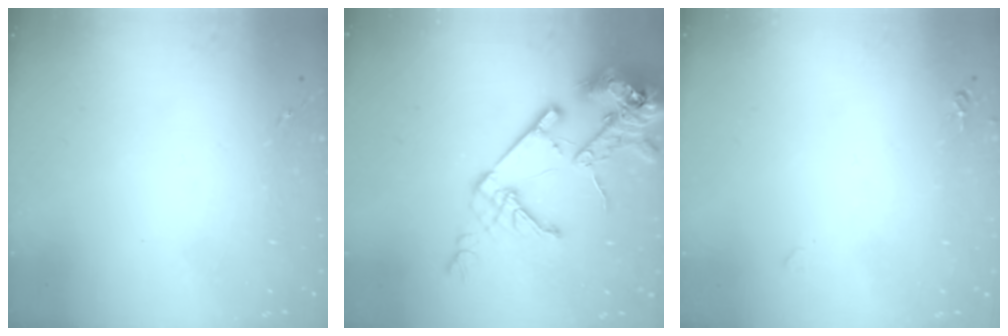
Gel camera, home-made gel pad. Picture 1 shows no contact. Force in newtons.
{"total": 18.4, "press": 18.2, "slide": 2.5}
{"total": 3.8, "press": 3.8, "slide": 0.6}